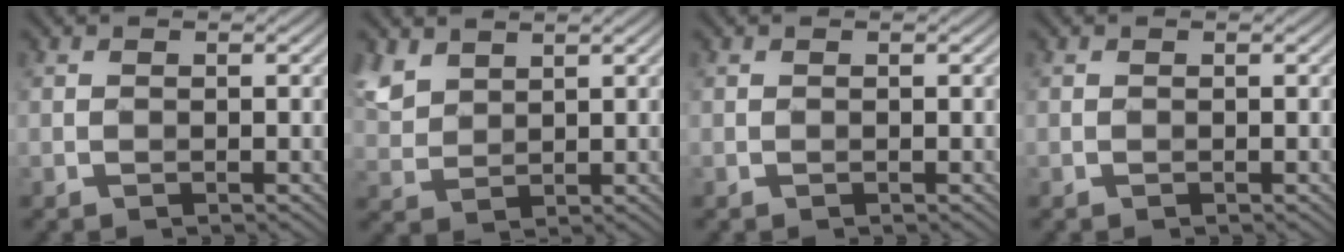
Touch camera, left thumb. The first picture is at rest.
{"total": 4.5, "force": [3.0, 2.5, 2.2], "torque": [-0.066, 0.002, 0.069]}
{"total": 0.0}
{"total": 0.0}